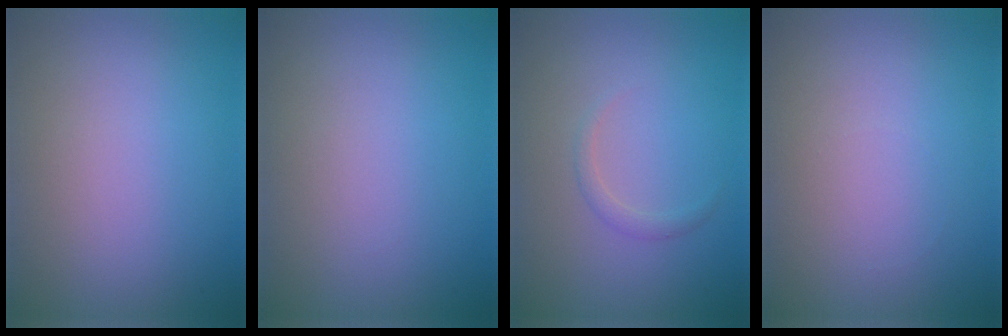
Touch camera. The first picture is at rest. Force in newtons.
{"total": 0.0}
{"total": 0.9, "press": 0.9, "slide": 0.1}
{"total": 0.0}